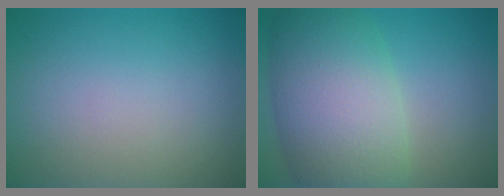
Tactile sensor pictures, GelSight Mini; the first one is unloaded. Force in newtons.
{"total": 10.9, "press": 10.9, "slide": 0.5}